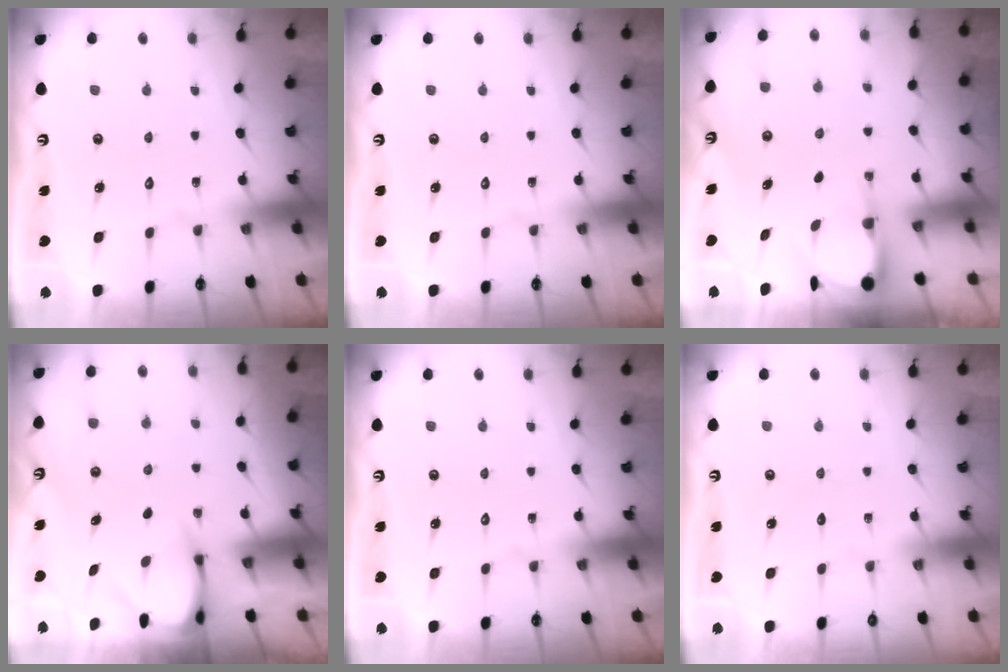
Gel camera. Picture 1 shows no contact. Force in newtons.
{"total": 0.0}
{"total": 3.9, "press": 3.9, "slide": 0.3}
{"total": 3.4, "press": 3.4, "slide": 0.3}
{"total": 0.0}
{"total": 0.0}